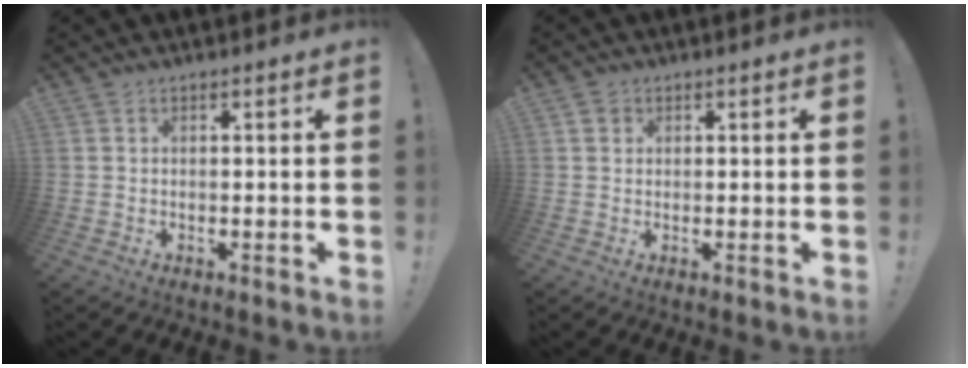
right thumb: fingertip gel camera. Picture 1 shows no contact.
{"total": 1.7, "force": [0.9, 1.4, 0.5], "torque": [-0.009, 0.001, 0.018]}